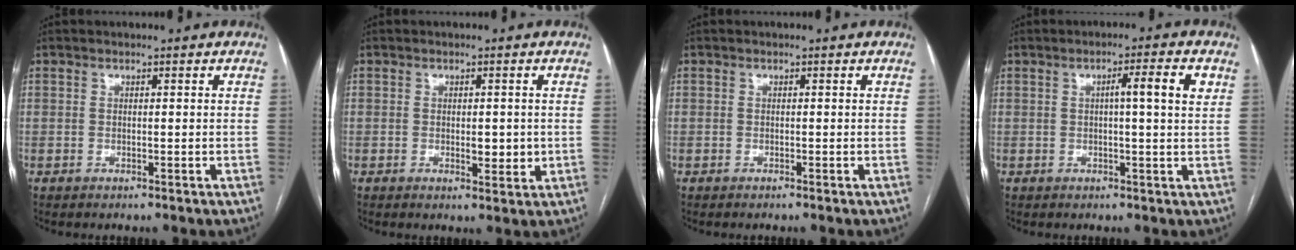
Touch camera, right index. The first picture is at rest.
{"total": 3.1, "force": [-0.2, 1.3, 2.8], "torque": [-0.039, -0.003, 0.001]}
{"total": 0.0}
{"total": 5.1, "force": [1.4, -0.1, 4.9], "torque": [-0.072, 0.009, 0.018]}